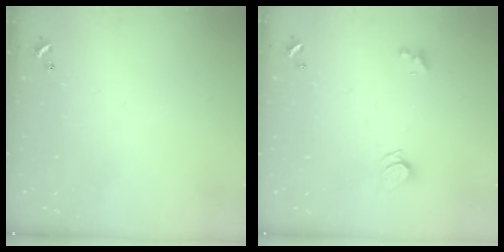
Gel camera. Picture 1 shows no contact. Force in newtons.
{"total": 2.3, "press": 2.3, "slide": 0.2}